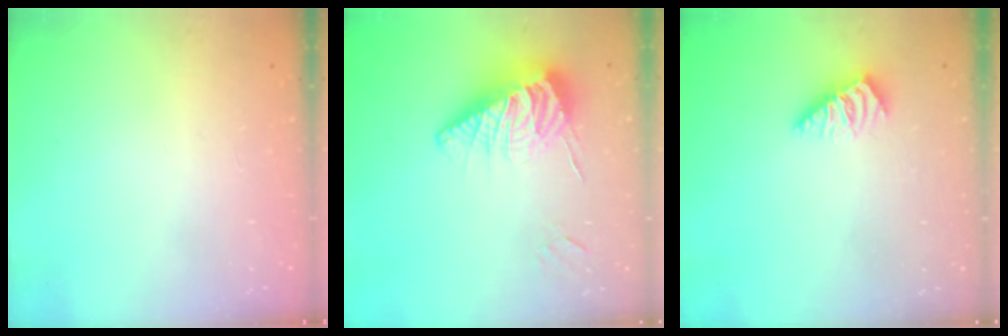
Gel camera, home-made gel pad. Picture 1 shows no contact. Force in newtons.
{"total": 12.6, "press": 12.2, "slide": 2.9}
{"total": 1.3, "press": 1.2, "slide": 0.3}